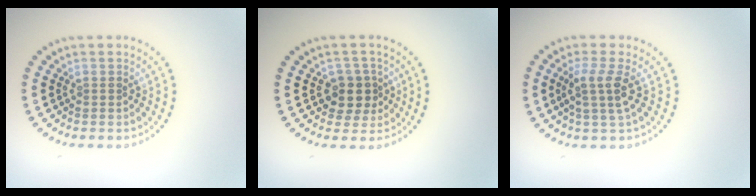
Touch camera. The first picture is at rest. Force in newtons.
{"total": 2.6, "press": 2.3, "slide": 1.1}
{"total": 2.7, "press": 2.1, "slide": 1.7}